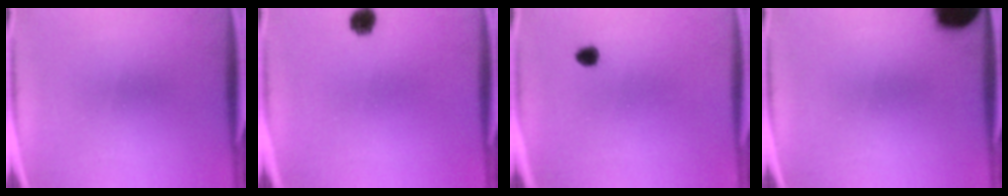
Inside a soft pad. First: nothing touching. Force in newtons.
{"total": 3.3}
{"total": 1.6}
{"total": 16.8}